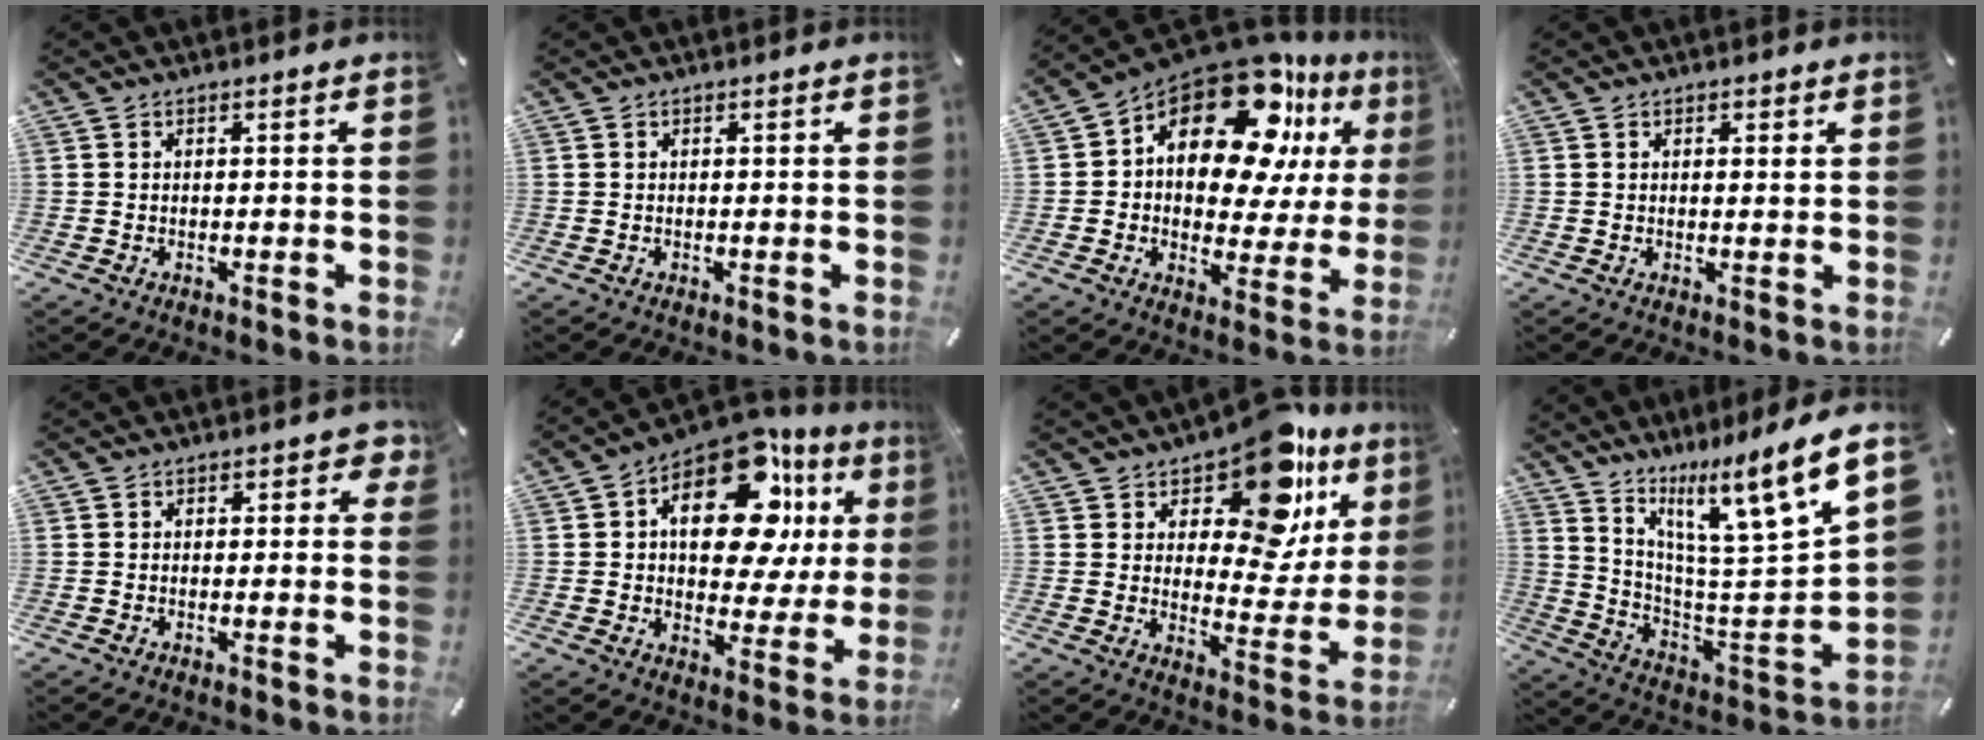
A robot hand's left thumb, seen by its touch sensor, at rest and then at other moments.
{"total": 0.0}
{"total": 19.3, "force": [11.3, 10.1, 11.9], "torque": [-0.191, -0.092, 0.190]}
{"total": 1.2, "force": [0.6, 0.7, 0.8], "torque": [-0.016, 0.002, 0.010]}
{"total": 2.2, "force": [0.3, 1.5, 1.6], "torque": [-0.008, -0.002, -0.001]}
{"total": 20.1, "force": [7.9, 10.9, 14.9], "torque": [-0.220, -0.048, 0.130]}
{"total": 16.4, "force": [11.1, 7.4, 9.5], "torque": [-0.148, -0.085, 0.188]}
{"total": 13.4, "force": [10.2, 1.4, 8.5], "torque": [-0.138, -0.101, 0.153]}